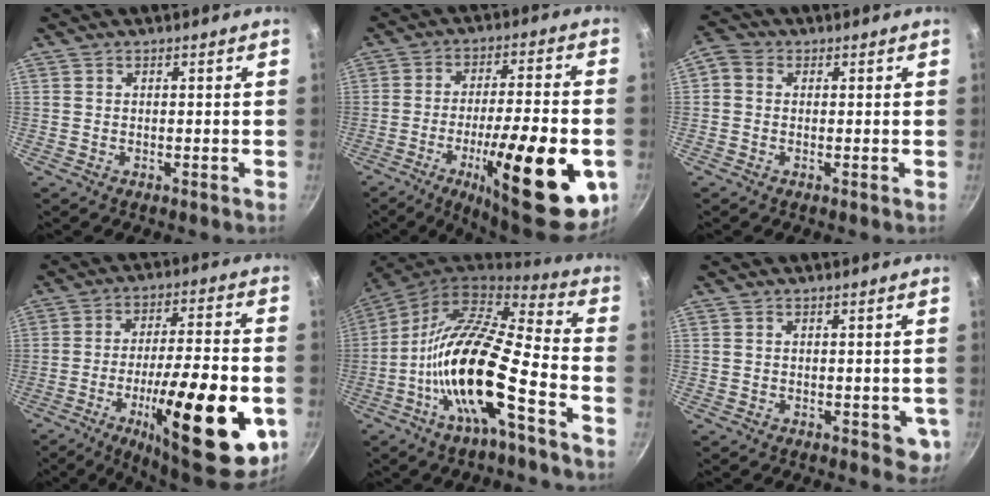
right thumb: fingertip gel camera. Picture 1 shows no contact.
{"total": 25.1, "force": [-8.2, 7.1, 22.6], "torque": [-0.302, 0.018, -0.119]}
{"total": 3.6, "force": [0.1, 3.0, 1.9], "torque": [-0.047, 0.015, -0.013]}
{"total": 27.1, "force": [-8.8, 8.2, 24.2], "torque": [-0.326, 0.019, -0.128]}
{"total": 19.8, "force": [-7.5, 6.1, 17.3], "torque": [-0.311, 0.053, -0.160]}
{"total": 4.2, "force": [-0.2, 2.7, 3.3], "torque": [-0.029, -0.002, 0.000]}